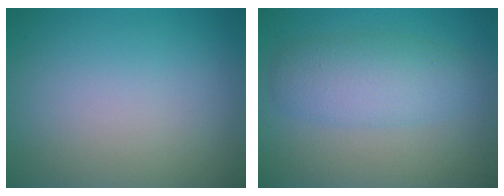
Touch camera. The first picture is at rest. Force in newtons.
{"total": 4.1, "press": 4.1, "slide": 0.2}